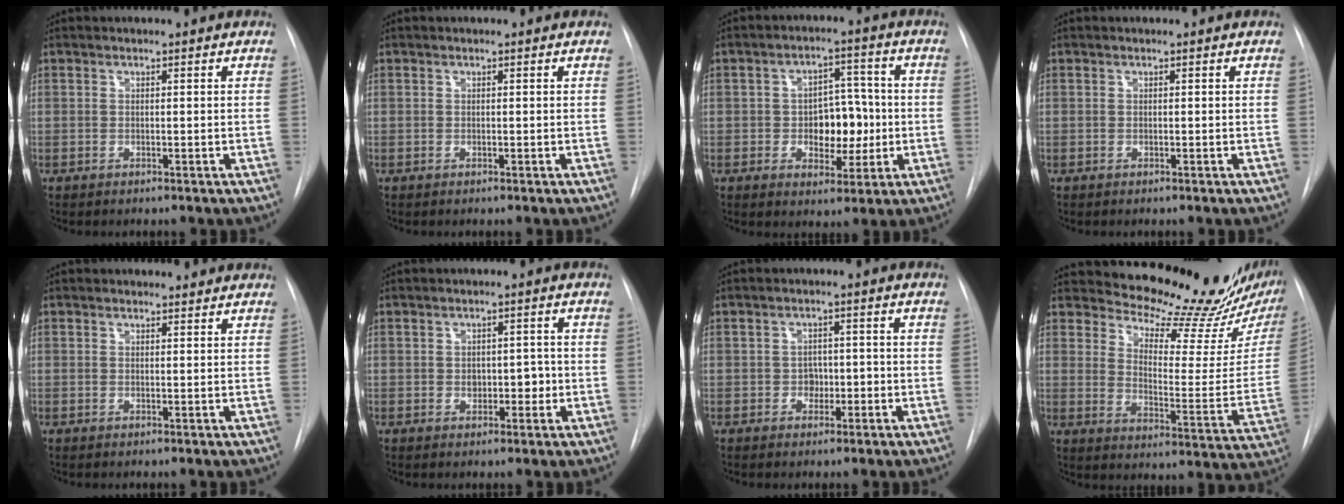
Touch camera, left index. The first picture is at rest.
{"total": 0.0}
{"total": 7.9, "force": [-1.4, 4.9, 6.1], "torque": [-0.083, 0.013, -0.015]}
{"total": 0.0}
{"total": 1.2, "force": [1.0, 0.5, -0.2], "torque": [-0.004, -0.005, 0.007]}
{"total": 3.2, "force": [-0.9, 2.1, 2.3], "torque": [-0.023, 0.001, -0.010]}
{"total": 2.7, "force": [-1.3, 2.0, 1.3], "torque": [-0.010, 0.001, -0.018]}
{"total": 19.4, "force": [17.9, 3.3, 6.8], "torque": [-0.091, -0.099, 0.222]}